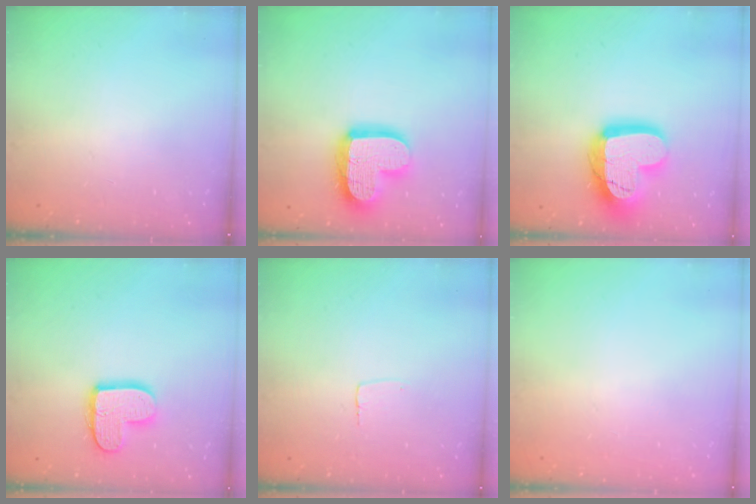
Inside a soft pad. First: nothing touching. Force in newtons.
{"total": 17.7, "press": 17.6, "slide": 1.3}
{"total": 19.9, "press": 19.9, "slide": 1.5}
{"total": 12.6, "press": 12.6, "slide": 0.9}
{"total": 2.6, "press": 2.6, "slide": 0.1}
{"total": 0.0}